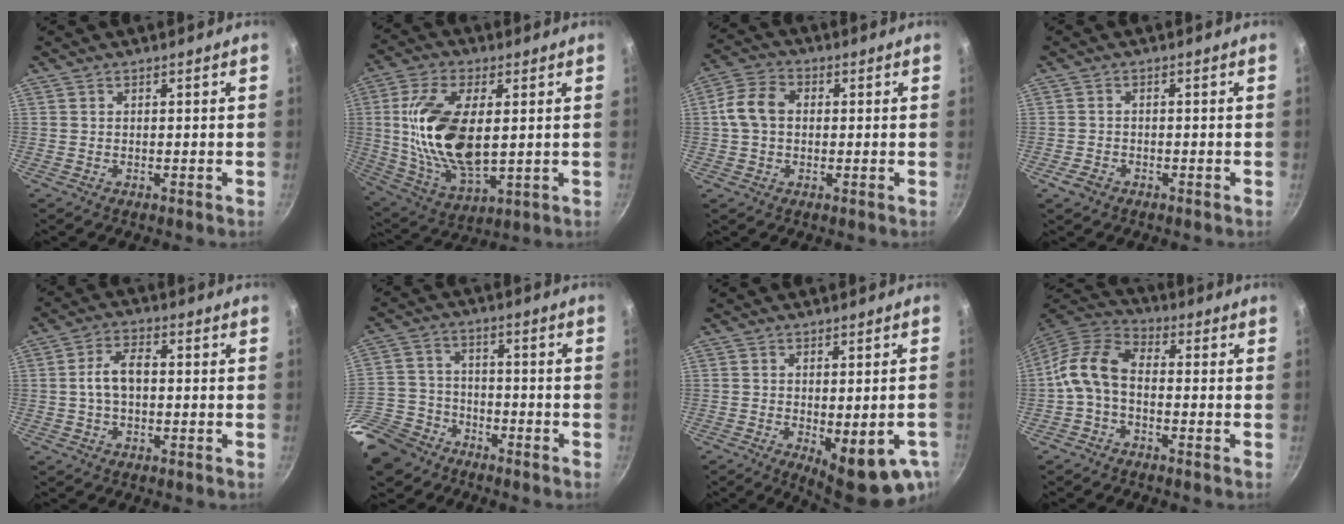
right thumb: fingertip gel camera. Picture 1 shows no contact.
{"total": 18.9, "force": [1.8, 9.2, 16.4], "torque": [-0.322, -0.016, 0.042]}
{"total": 7.6, "force": [0.5, 5.6, 5.2], "torque": [-0.098, 0.022, 0.003]}
{"total": 2.2, "force": [-1.3, 1.5, 1.0], "torque": [-0.020, 0.007, -0.022]}
{"total": 6.1, "force": [0.0, 3.5, 5.0], "torque": [-0.094, 0.018, -0.006]}
{"total": 13.1, "force": [-9.7, 7.9, 3.7], "torque": [-0.085, 0.036, -0.187]}
{"total": 12.9, "force": [-4.9, 4.8, 10.9], "torque": [-0.122, -0.001, -0.050]}
{"total": 9.7, "force": [-1.3, 6.0, 7.6], "torque": [-0.150, 0.031, -0.041]}